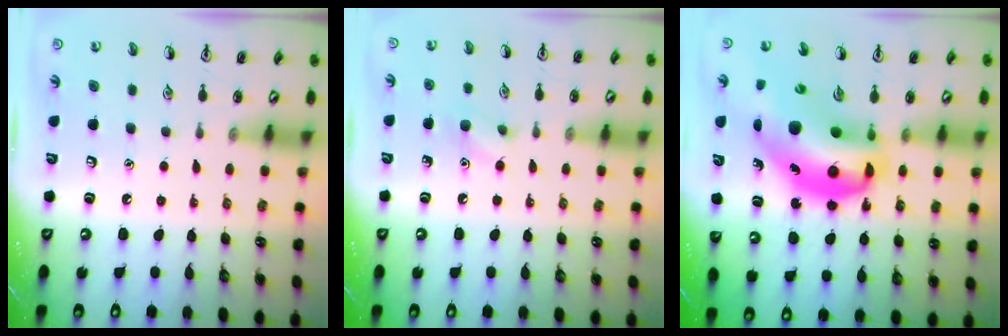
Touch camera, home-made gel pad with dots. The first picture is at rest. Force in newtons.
{"total": 6.4, "press": 6.2, "slide": 1.4}
{"total": 20.8, "press": 20.0, "slide": 5.8}